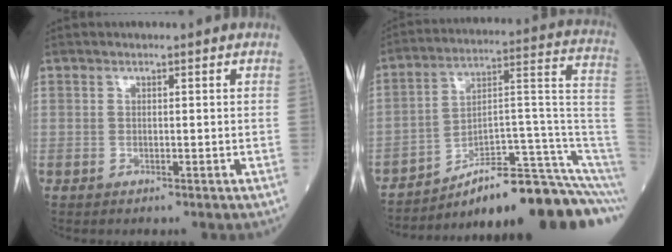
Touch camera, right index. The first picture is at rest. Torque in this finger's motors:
{"motor_torque": [-0.19, -1.11, 0.23, 0.09]}